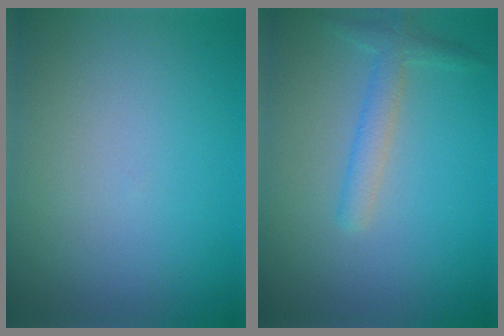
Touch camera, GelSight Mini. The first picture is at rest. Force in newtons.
{"total": 2.3, "press": 2.3, "slide": 0.0}